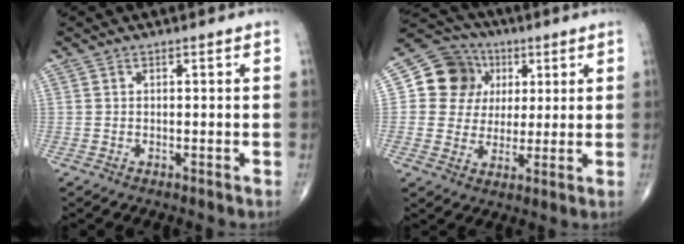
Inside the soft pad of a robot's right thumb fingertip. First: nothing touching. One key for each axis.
{"total": 11.8, "fx": 3.1, "fy": 10.6, "fz": 4.1, "tx": -0.034, "ty": 0.003, "tz": 0.047}